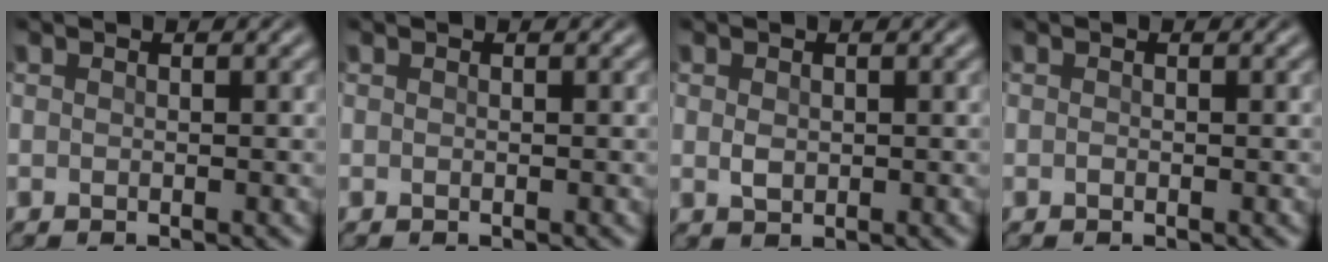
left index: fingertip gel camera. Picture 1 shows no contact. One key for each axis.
{"total": 0.0}
{"total": 1.1, "fx": 0.3, "fy": 0.8, "fz": 0.6, "tx": -0.016, "ty": 0.005, "tz": 0.007}
{"total": 0.0}